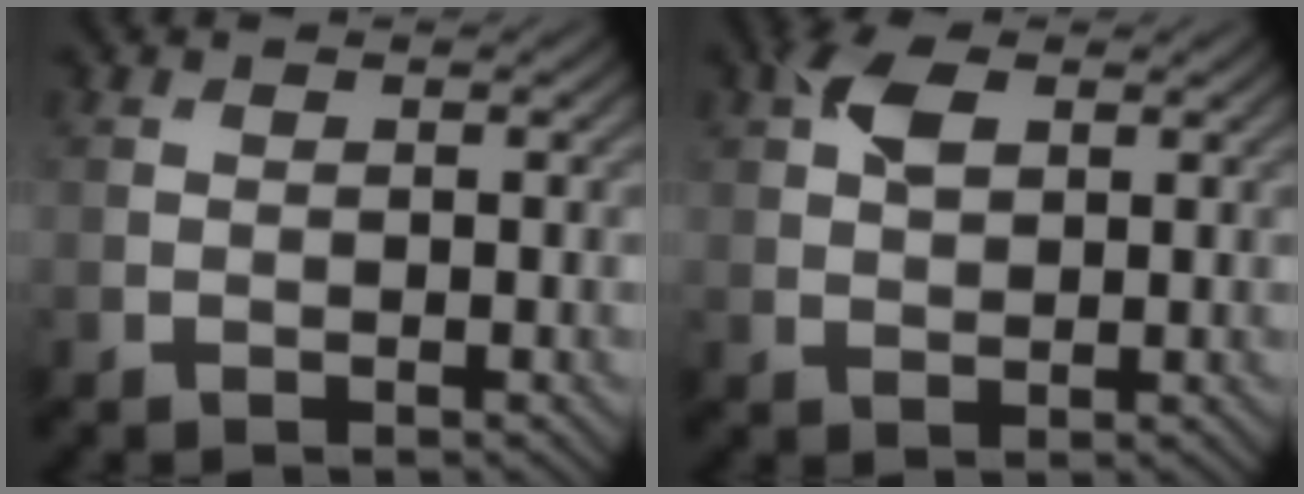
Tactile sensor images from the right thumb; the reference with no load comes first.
{"total": 4.0, "force": [1.6, 2.3, 2.8], "torque": [-0.064, 0.008, 0.027]}